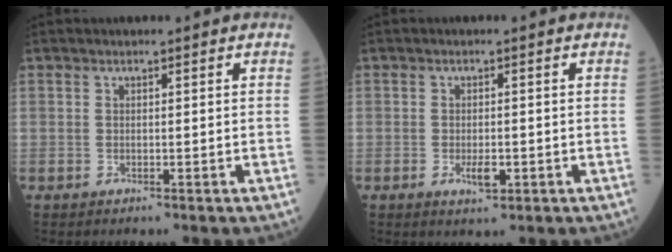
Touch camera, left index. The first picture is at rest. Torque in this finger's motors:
{"motor_torque": [-0.01, 0.06, 0.03, 0.01]}